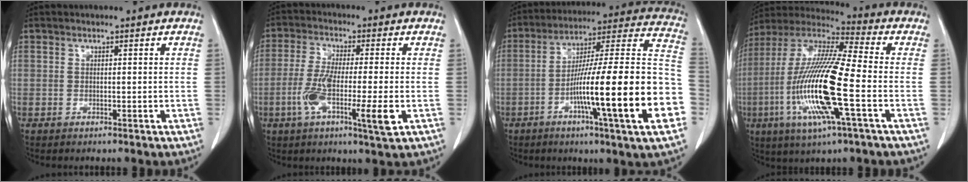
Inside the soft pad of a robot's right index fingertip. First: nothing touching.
{"total": 10.2, "force": [-2.9, 0.8, 9.8], "torque": [-0.180, -0.015, -0.053]}
{"total": 25.2, "force": [-7.2, 0.4, 24.1], "torque": [-0.300, 0.002, -0.120]}
{"total": 19.1, "force": [-4.6, 1.6, 18.5], "torque": [-0.385, -0.015, -0.091]}